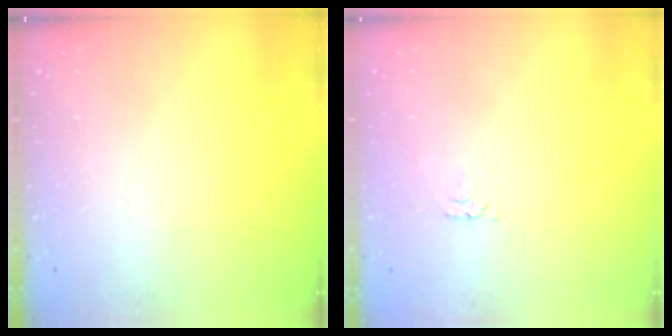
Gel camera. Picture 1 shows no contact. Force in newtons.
{"total": 2.6, "press": 2.6, "slide": 0.4}